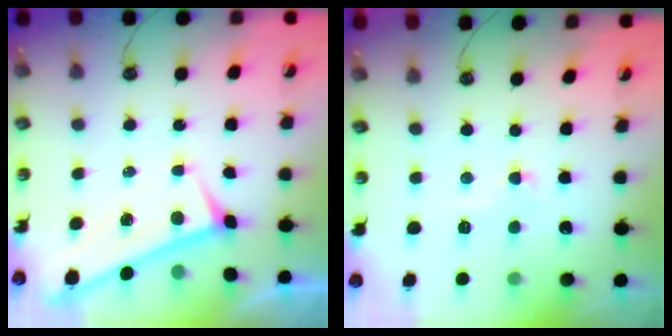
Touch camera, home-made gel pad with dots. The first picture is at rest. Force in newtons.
{"total": 1.0, "press": 0.4, "slide": 0.9}